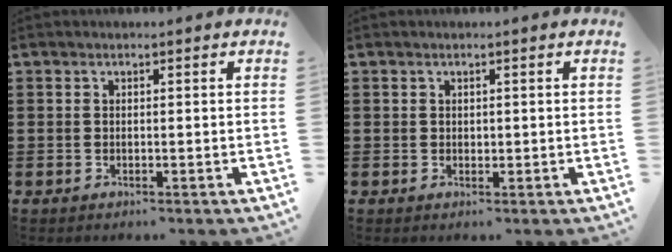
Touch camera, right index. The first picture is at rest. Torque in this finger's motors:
{"motor_torque": [-0.58, 0.57, 0.00, 0.00]}